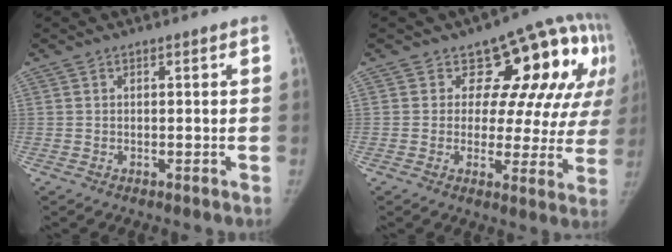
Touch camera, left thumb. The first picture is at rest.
{"total": 15.4, "force": [6.7, 9.5, 10.1], "torque": [-0.061, -0.020, 0.070]}